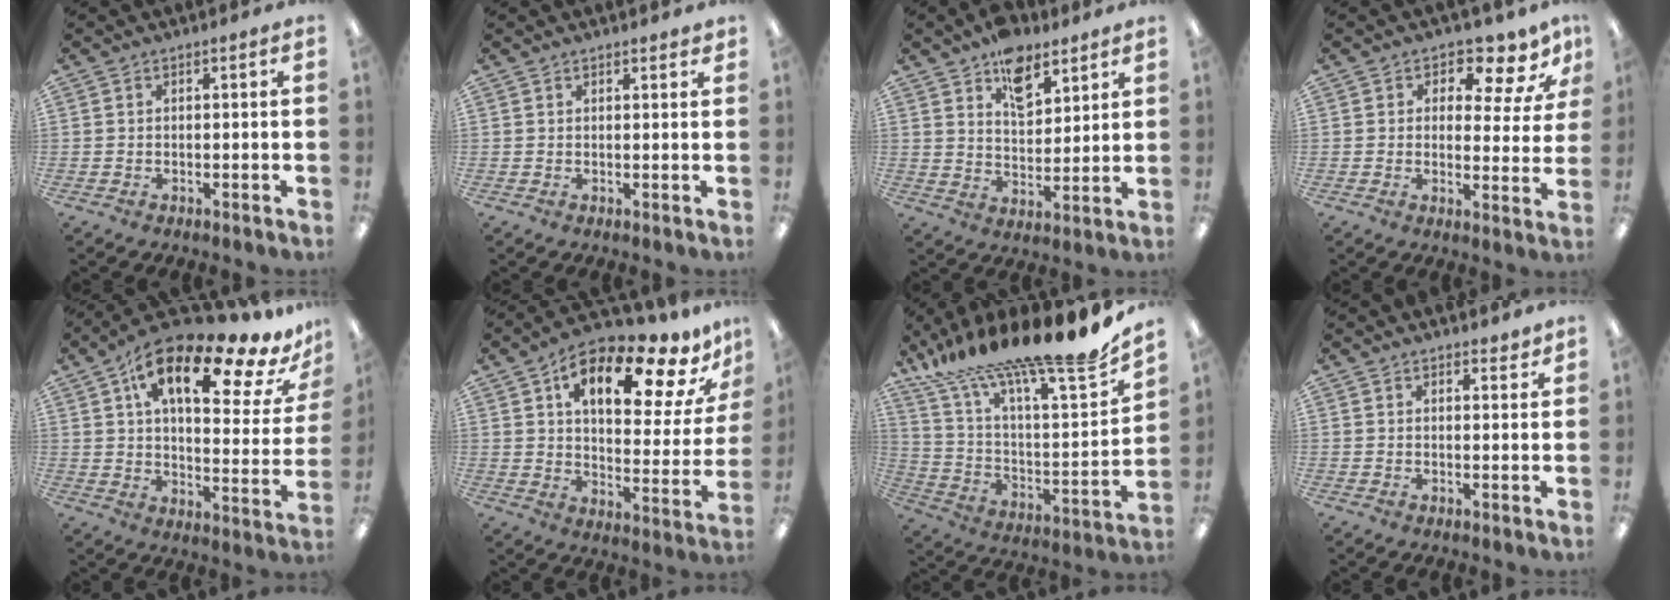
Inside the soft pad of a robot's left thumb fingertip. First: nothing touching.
{"total": 1.2, "force": [1.1, 0.3, 0.3], "torque": [0.001, -0.004, 0.018]}
{"total": 10.3, "force": [7.2, 5.7, 4.7], "torque": [-0.059, -0.035, 0.128]}
{"total": 7.7, "force": [5.4, 3.4, 4.3], "torque": [-0.059, -0.038, 0.090]}
{"total": 22.0, "force": [13.2, 7.7, 15.8], "torque": [-0.247, -0.070, 0.210]}
{"total": 19.7, "force": [11.9, 7.5, 13.8], "torque": [-0.199, -0.074, 0.183]}
{"total": 21.3, "force": [18.0, 1.4, 11.2], "torque": [-0.175, -0.145, 0.280]}
{"total": 2.2, "force": [2.1, 0.4, 0.4], "torque": [0.006, -0.014, 0.035]}